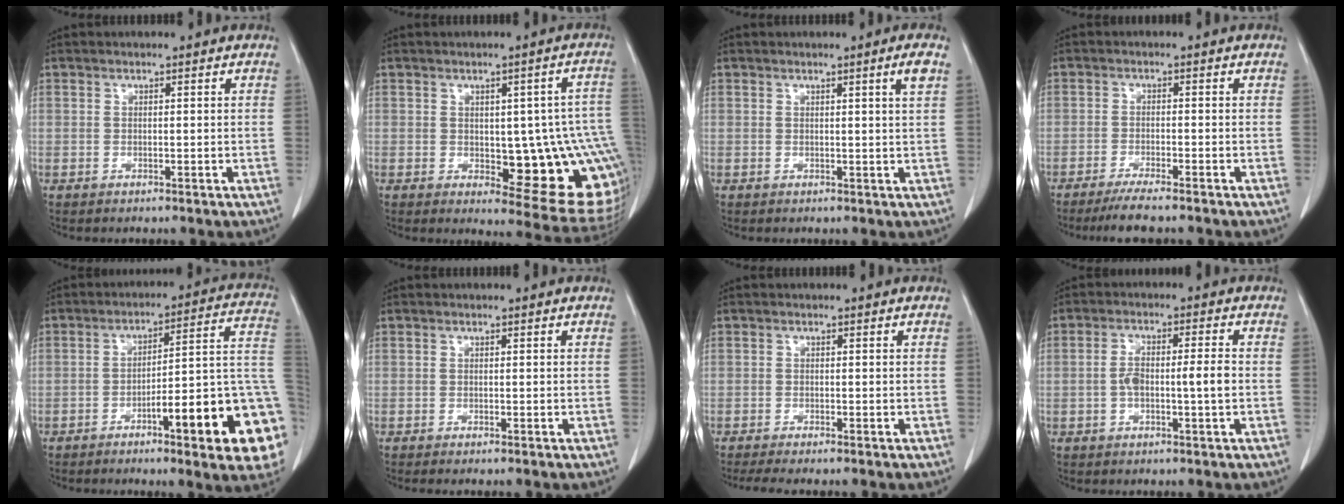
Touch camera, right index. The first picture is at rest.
{"total": 15.1, "force": [-1.8, 4.7, 14.2], "torque": [-0.115, 0.012, -0.004]}
{"total": 2.0, "force": [0.9, -0.6, 1.7], "torque": [-0.024, -0.006, 0.015]}
{"total": 5.4, "force": [-4.5, 0.0, 3.0], "torque": [-0.046, -0.012, -0.075]}
{"total": 19.1, "force": [-6.5, 2.3, 17.8], "torque": [-0.144, 0.025, -0.081]}
{"total": 1.2, "force": [-1.0, -0.1, 0.6], "torque": [-0.008, -0.001, -0.015]}
{"total": 4.8, "force": [-4.1, 0.2, 2.5], "torque": [-0.030, -0.009, -0.063]}
{"total": 5.6, "force": [-0.7, 0.9, 5.5], "torque": [-0.110, 0.012, -0.012]}